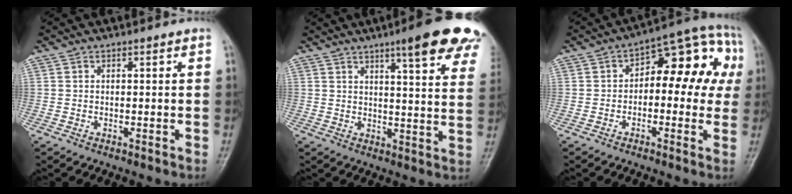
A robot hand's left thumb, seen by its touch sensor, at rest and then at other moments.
{"total": 17.8, "force": [11.5, 3.3, 13.2], "torque": [-0.143, -0.041, 0.133]}
{"total": 15.3, "force": [1.5, 8.4, 12.7], "torque": [-0.110, 0.052, 0.011]}